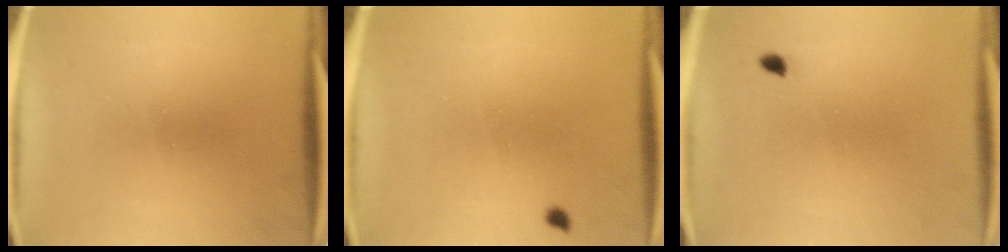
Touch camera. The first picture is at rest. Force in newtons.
{"total": 0.7}
{"total": 0.9}